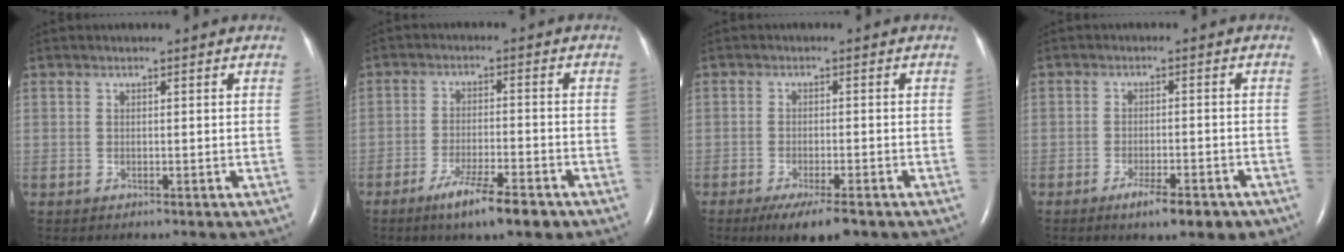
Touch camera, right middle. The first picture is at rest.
{"total": 7.9, "force": [-5.3, 0.9, 5.8], "torque": [-0.104, -0.013, -0.086]}
{"total": 7.0, "force": [-4.9, 1.2, 4.8], "torque": [-0.075, -0.016, -0.073]}
{"total": 6.1, "force": [-4.1, 1.3, 4.4], "torque": [-0.062, -0.006, -0.054]}